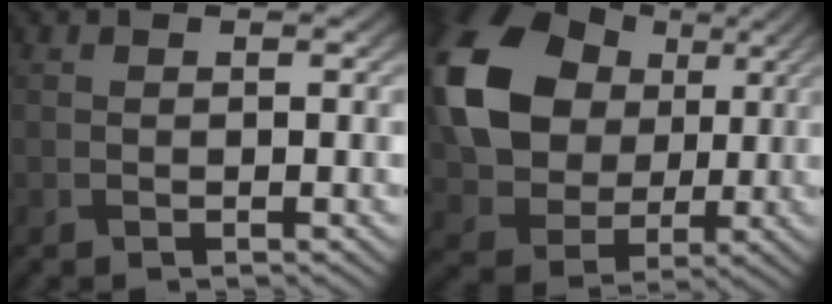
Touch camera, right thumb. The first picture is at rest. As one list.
[{"total": 15.0, "force": [3.2, 11.8, 8.7], "torque": [-0.200, 0.017, 0.045]}]